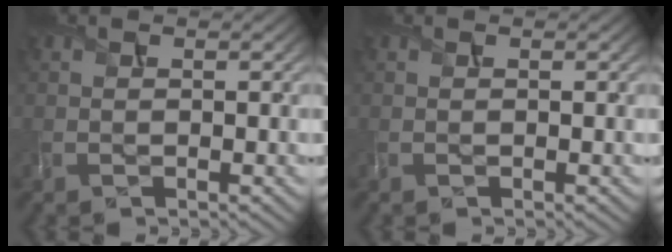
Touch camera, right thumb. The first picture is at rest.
{"total": 0.0}